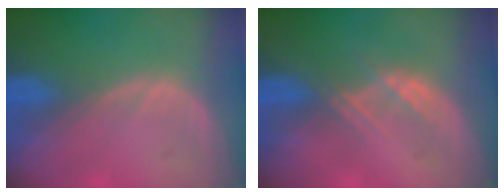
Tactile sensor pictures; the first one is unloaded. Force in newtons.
{"total": 2.3, "press": 2.3, "slide": 0.2}